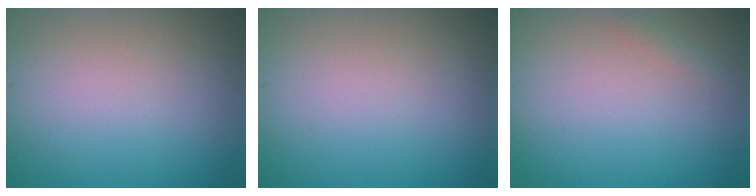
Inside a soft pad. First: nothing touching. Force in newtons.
{"total": 0.0}
{"total": 0.7, "press": 0.7, "slide": 0.0}